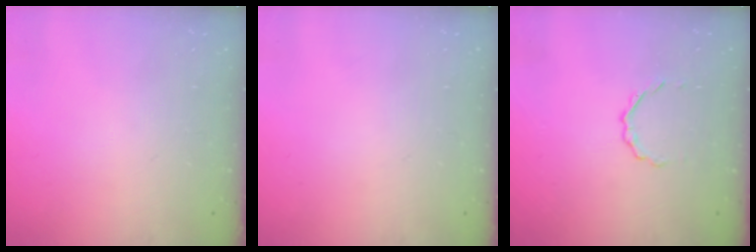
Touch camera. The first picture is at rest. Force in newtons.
{"total": 0.0}
{"total": 2.2, "press": 2.1, "slide": 0.7}